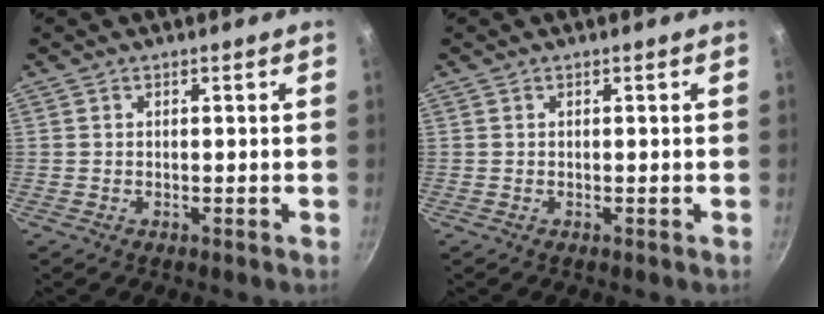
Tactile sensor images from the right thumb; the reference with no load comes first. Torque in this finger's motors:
{"motor_torque": [0.00, 0.00, 0.07, 0.00, 0.01]}